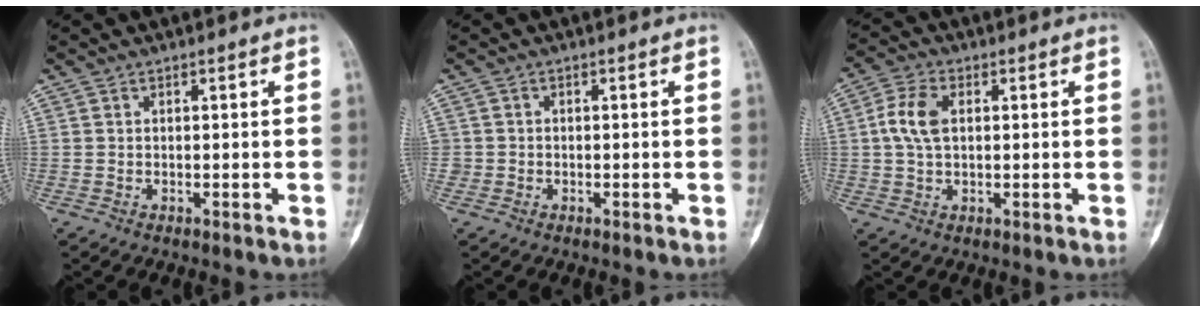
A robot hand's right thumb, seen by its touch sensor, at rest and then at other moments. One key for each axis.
{"total": 1.0, "fx": -0.2, "fy": 0.9, "fz": -0.1, "tx": 0.010, "ty": 0.007, "tz": -0.010}
{"total": 6.6, "fx": 1.0, "fy": 3.9, "fz": 5.2, "tx": -0.114, "ty": 0.012, "tz": 0.016}